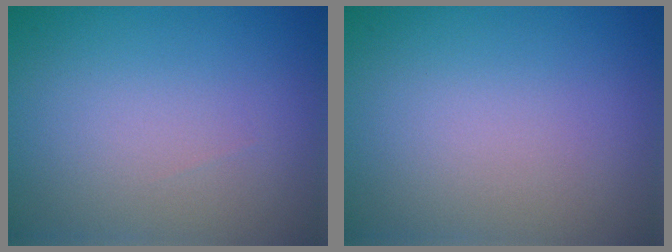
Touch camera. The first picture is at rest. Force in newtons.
{"total": 0.0}